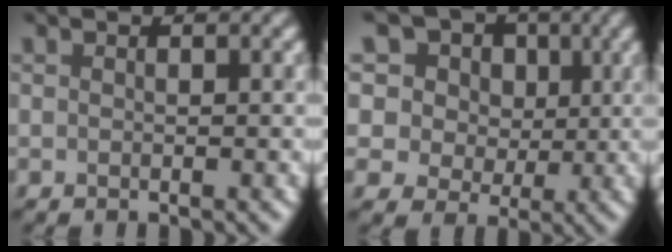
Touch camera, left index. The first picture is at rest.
{"total": 12.1, "force": [6.6, 8.3, 5.9], "torque": [-0.117, 0.031, 0.090]}